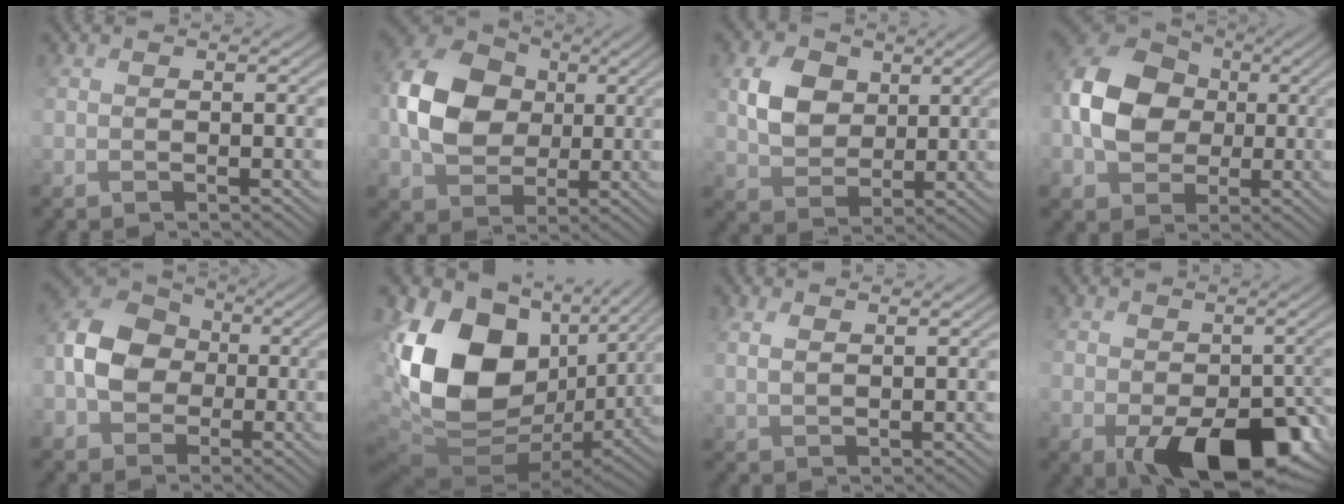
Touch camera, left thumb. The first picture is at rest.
{"total": 9.8, "force": [1.3, 7.9, 5.7], "torque": [-0.130, 0.018, 0.020]}
{"total": 5.8, "force": [2.8, 4.4, 2.4], "torque": [-0.058, 0.010, 0.045]}
{"total": 9.9, "force": [0.4, 7.9, 5.9], "torque": [-0.140, 0.019, -0.006]}
{"total": 8.0, "force": [-0.7, 6.7, 4.4], "torque": [-0.116, 0.005, -0.027]}
{"total": 19.6, "force": [3.8, 13.7, 13.5], "torque": [-0.296, -0.029, 0.111]}
{"total": 2.3, "force": [2.3, 0.2, 0.2], "torque": [-0.009, 0.006, 0.053]}
{"total": 11.3, "force": [-3.9, 6.9, 8.0], "torque": [-0.126, -0.043, -0.035]}